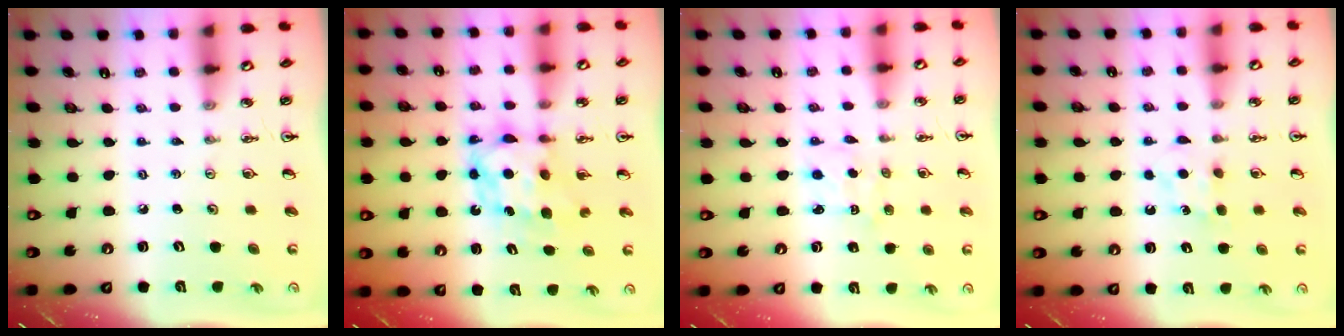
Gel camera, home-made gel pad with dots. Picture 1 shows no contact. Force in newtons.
{"total": 6.8, "press": 6.8, "slide": 0.2}
{"total": 2.4, "press": 2.4, "slide": 0.3}
{"total": 4.7, "press": 4.6, "slide": 0.6}